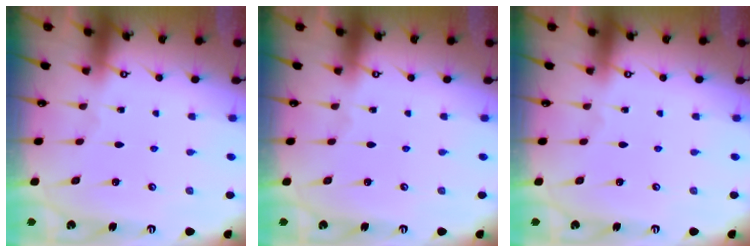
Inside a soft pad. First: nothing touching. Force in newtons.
{"total": 0.0}
{"total": 0.0}